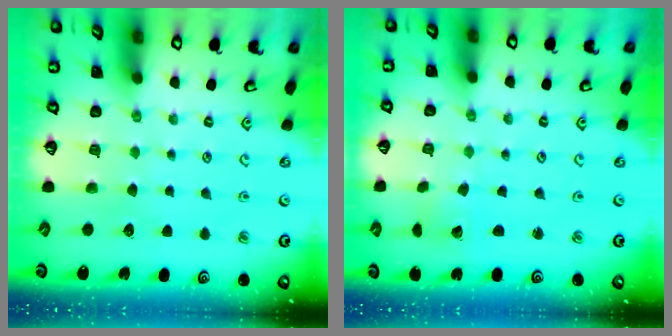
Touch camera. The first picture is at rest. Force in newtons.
{"total": 2.4, "press": 2.4, "slide": 0.1}